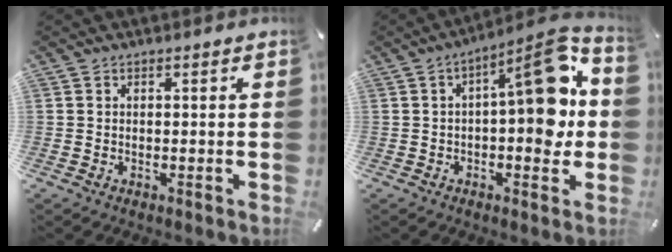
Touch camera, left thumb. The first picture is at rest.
{"total": 15.7, "force": [1.7, 7.0, 14.0], "torque": [-0.164, -0.018, 0.023]}